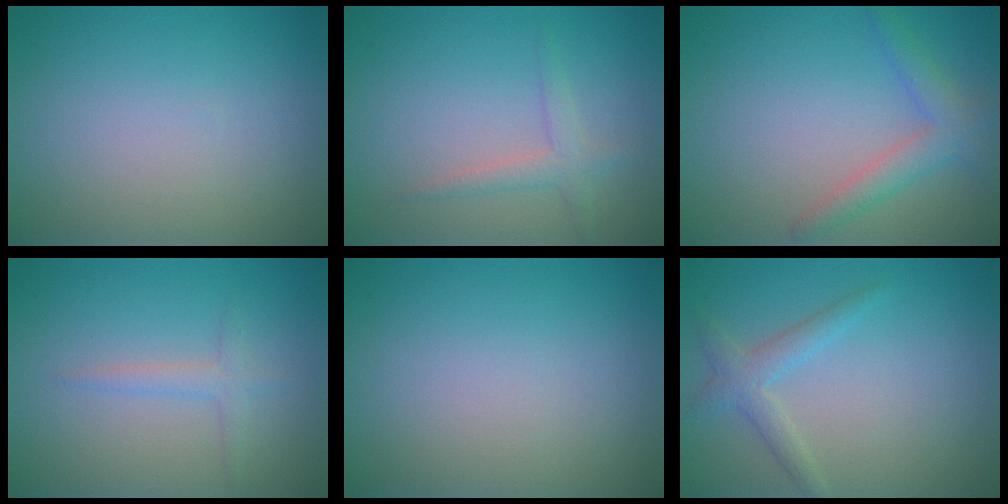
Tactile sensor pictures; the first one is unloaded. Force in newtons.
{"total": 1.8, "press": 1.8, "slide": 0.0}
{"total": 2.9, "press": 2.9, "slide": 0.1}
{"total": 1.4, "press": 1.4, "slide": 0.1}
{"total": 0.0}
{"total": 3.3, "press": 3.3, "slide": 0.2}